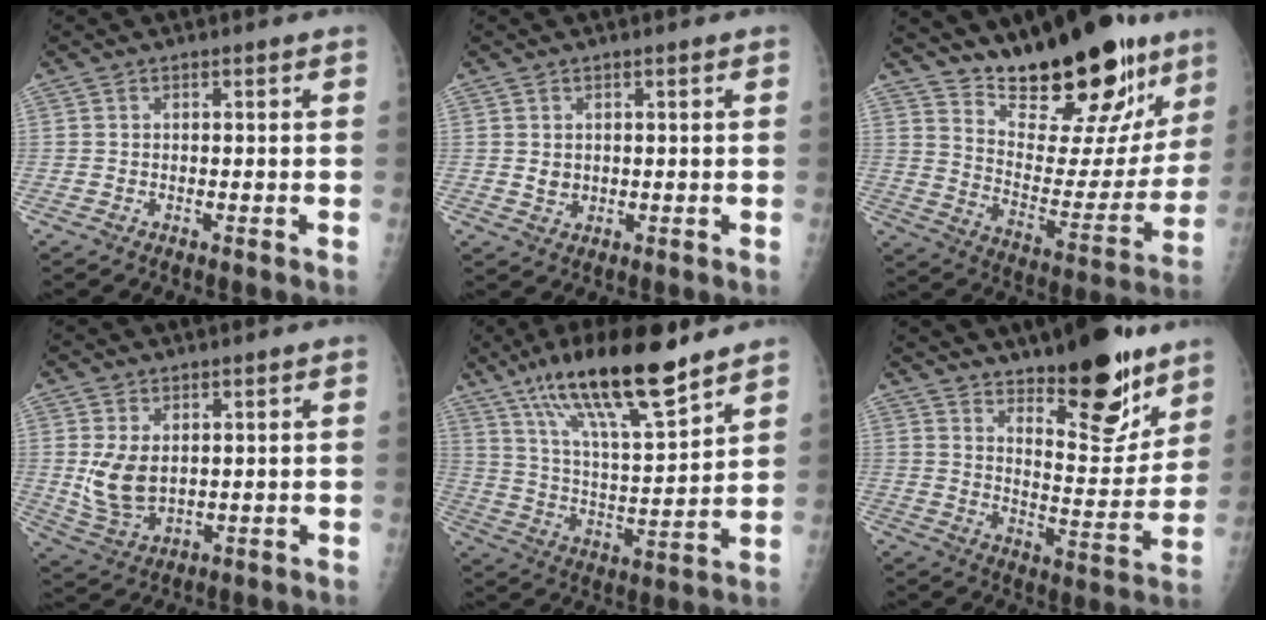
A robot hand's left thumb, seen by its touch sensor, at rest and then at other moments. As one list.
[{"total": 2.1, "force": [0.4, 1.7, 1.0], "torque": [-0.011, -0.004, 0.013]}, {"total": 28.7, "force": [22.0, 9.3, 15.9], "torque": [-0.211, -0.115, 0.330]}, {"total": 7.7, "force": [1.3, 5.0, 5.7], "torque": [-0.099, -0.017, 0.041]}, {"total": 19.9, "force": [14.1, 4.1, 13.5], "torque": [-0.215, -0.065, 0.250]}, {"total": 18.0, "force": [12.4, 6.3, 11.4], "torque": [-0.112, -0.096, 0.192]}]